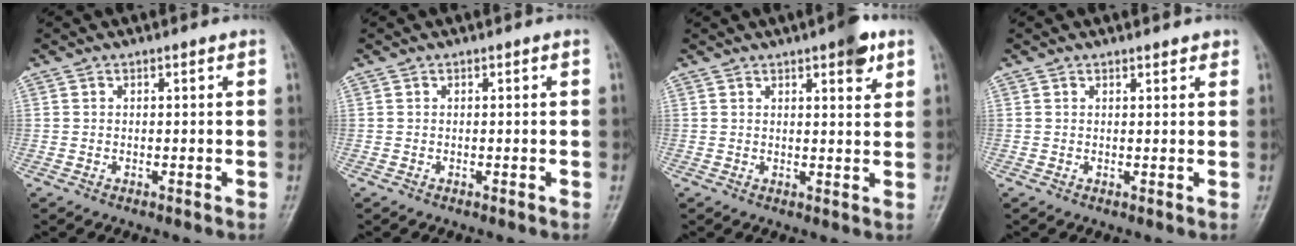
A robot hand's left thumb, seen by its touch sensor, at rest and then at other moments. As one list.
[{"total": 0.0}, {"total": 5.2, "force": [3.0, 1.5, 3.9], "torque": [-0.043, -0.012, 0.035]}, {"total": 1.4, "force": [1.2, 0.5, 0.6], "torque": [-0.004, -0.007, 0.014]}]